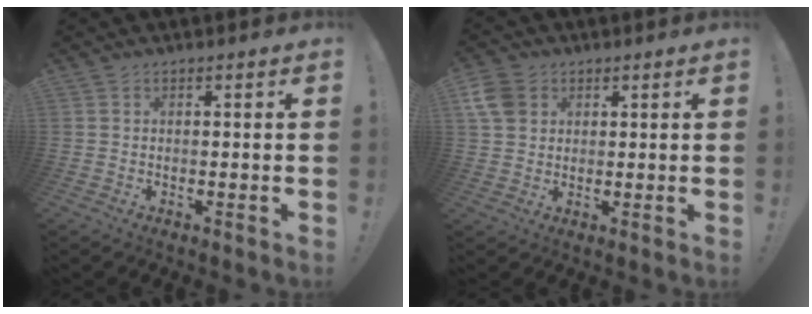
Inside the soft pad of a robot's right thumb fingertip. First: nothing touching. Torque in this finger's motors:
{"motor_torque": [-0.06, 0.18, 0.49, 0.12, 0.04]}